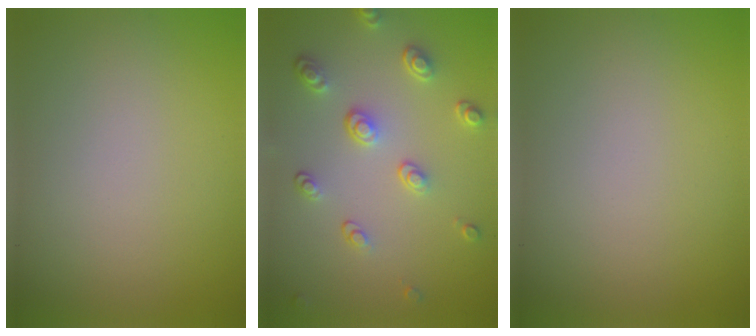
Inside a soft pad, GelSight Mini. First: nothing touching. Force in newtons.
{"total": 3.7, "press": 2.9, "slide": 2.4}
{"total": 0.0}